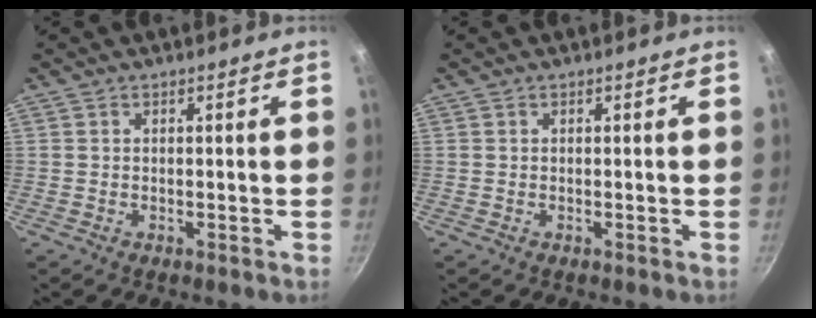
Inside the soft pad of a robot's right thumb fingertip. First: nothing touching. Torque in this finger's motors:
{"motor_torque": [-0.05, -0.05, 0.03, -0.03, 0.03]}